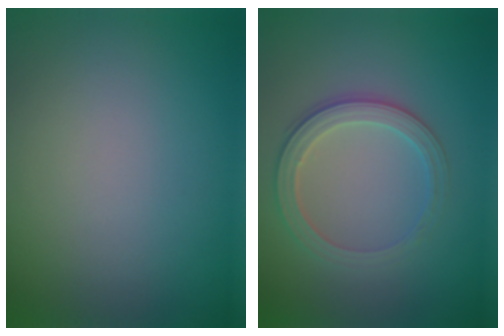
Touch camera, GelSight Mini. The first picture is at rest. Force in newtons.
{"total": 2.9, "press": 2.8, "slide": 0.7}